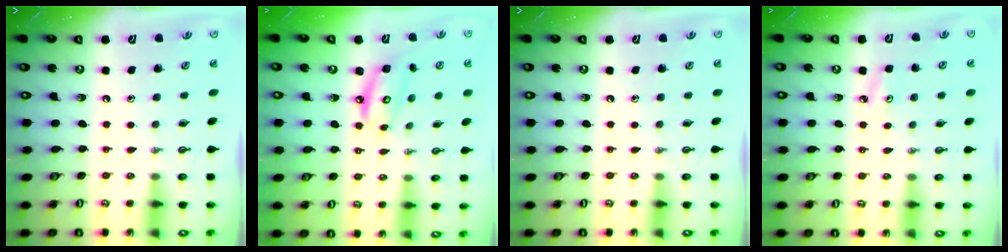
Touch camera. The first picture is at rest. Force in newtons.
{"total": 8.2, "press": 8.2, "slide": 0.7}
{"total": 0.0}
{"total": 4.1, "press": 4.1, "slide": 0.3}